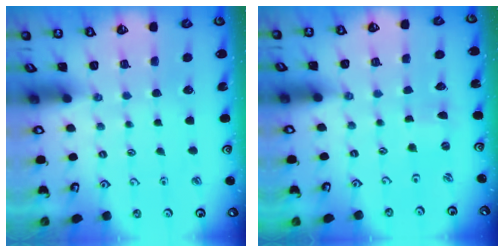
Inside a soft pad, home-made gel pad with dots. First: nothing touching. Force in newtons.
{"total": 0.9, "press": 0.9, "slide": 0.2}